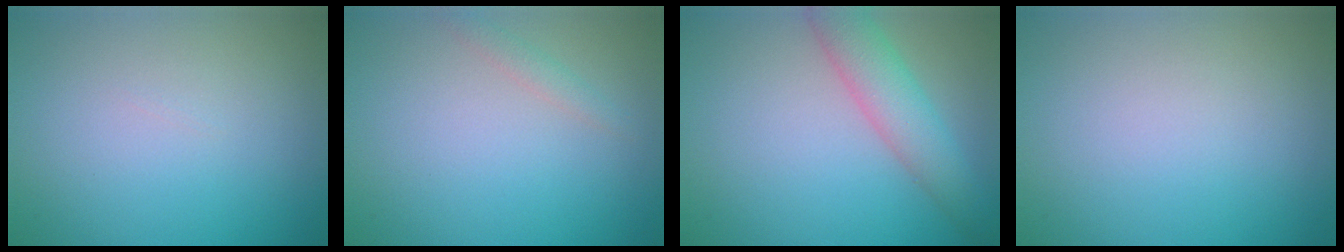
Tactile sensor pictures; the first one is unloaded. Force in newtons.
{"total": 1.0, "press": 1.0, "slide": 0.1}
{"total": 4.3, "press": 4.3, "slide": 0.2}
{"total": 0.0}